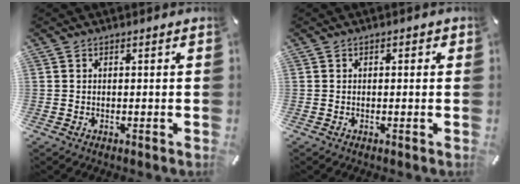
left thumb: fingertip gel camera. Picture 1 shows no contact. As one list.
[{"total": 0.8, "force": [-0.1, 0.5, 0.6], "torque": [-0.011, 0.004, -0.003]}]